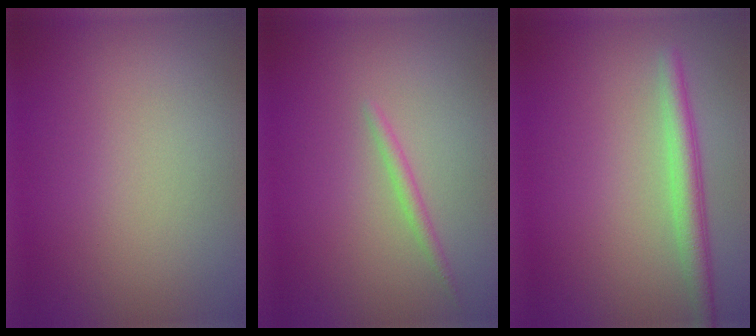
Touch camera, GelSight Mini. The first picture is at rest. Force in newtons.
{"total": 1.1, "press": 1.1, "slide": 0.0}
{"total": 2.7, "press": 2.7, "slide": 0.2}